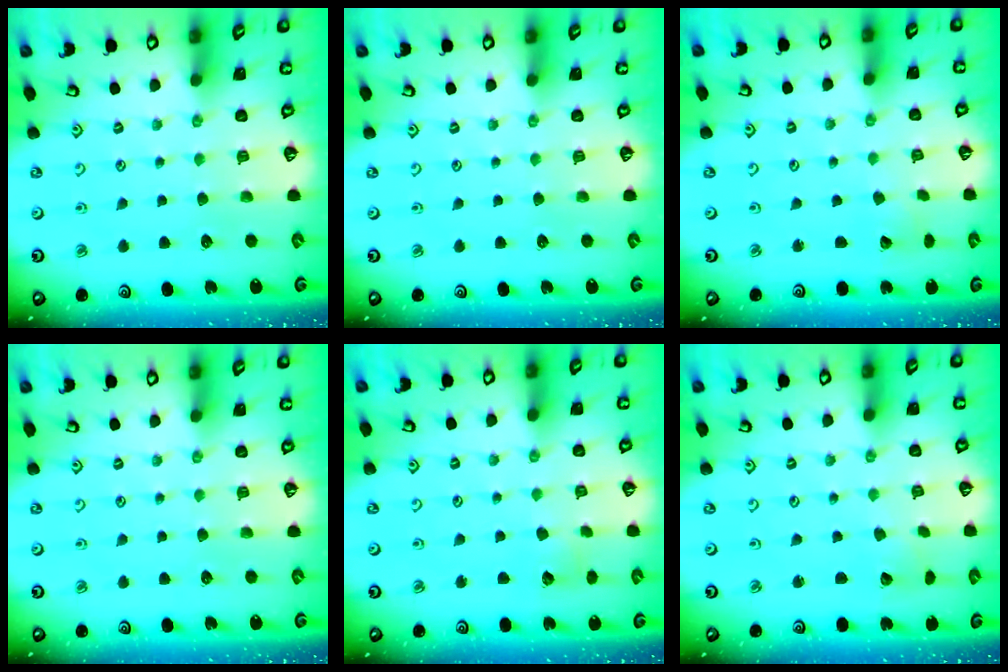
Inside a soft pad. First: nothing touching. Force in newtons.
{"total": 0.0}
{"total": 2.5, "press": 2.5, "slide": 0.3}
{"total": 0.0}
{"total": 4.8, "press": 4.7, "slide": 0.6}
{"total": 2.0, "press": 2.0, "slide": 0.2}